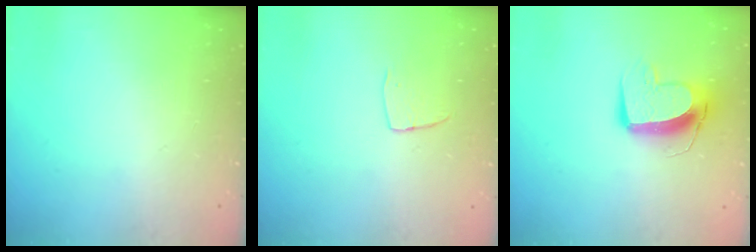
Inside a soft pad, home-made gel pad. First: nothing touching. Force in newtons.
{"total": 4.8, "press": 4.8, "slide": 0.4}
{"total": 11.8, "press": 11.7, "slide": 1.1}